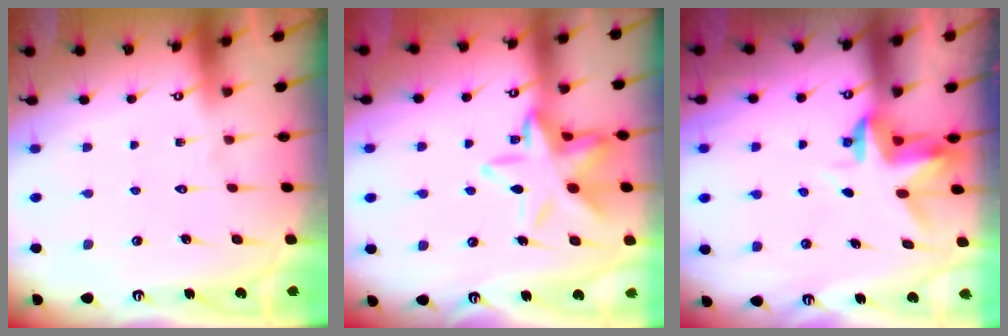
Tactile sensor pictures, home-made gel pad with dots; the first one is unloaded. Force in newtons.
{"total": 14.8, "press": 14.7, "slide": 1.1}
{"total": 3.6, "press": 3.5, "slide": 0.4}